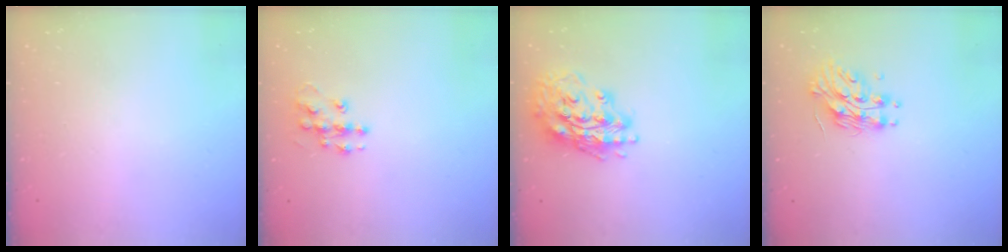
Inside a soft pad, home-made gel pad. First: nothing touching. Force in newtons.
{"total": 9.6, "press": 9.6, "slide": 0.5}
{"total": 17.6, "press": 17.5, "slide": 2.3}
{"total": 11.6, "press": 11.6, "slide": 0.0}